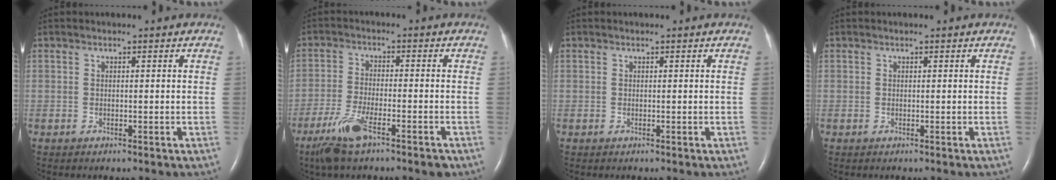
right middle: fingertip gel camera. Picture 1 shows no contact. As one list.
[{"total": 8.4, "force": [-5.5, 1.4, 6.2], "torque": [-0.127, -0.018, -0.098]}, {"total": 0.0}, {"total": 0.0}]